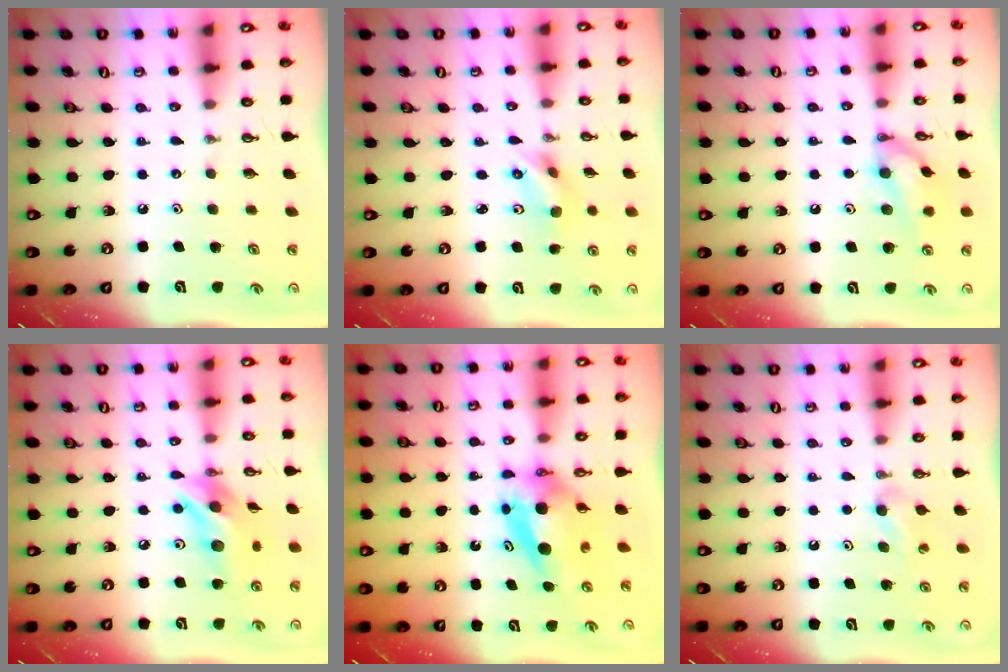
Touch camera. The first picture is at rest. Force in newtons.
{"total": 5.2, "press": 3.8, "slide": 3.6}
{"total": 12.3, "press": 12.3, "slide": 0.5}
{"total": 13.1, "press": 13.1, "slide": 0.8}
{"total": 6.5, "press": 6.5, "slide": 0.5}
{"total": 5.5, "press": 2.8, "slide": 4.8}